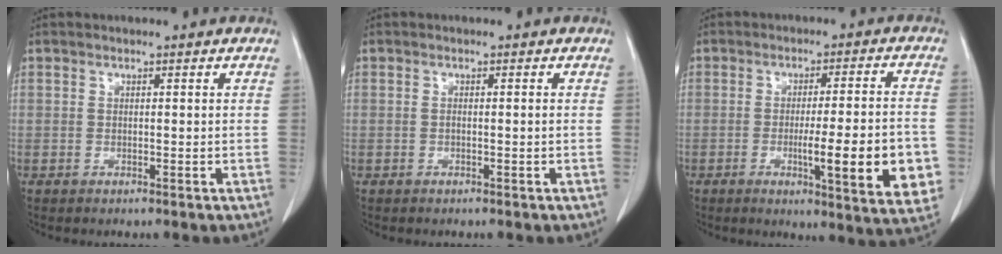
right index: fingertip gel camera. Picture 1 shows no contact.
{"total": 0.6, "force": [-0.1, 0.0, 0.6], "torque": [-0.012, 0.000, 0.000]}
{"total": 14.1, "force": [-3.5, 1.4, 13.6], "torque": [-0.148, -0.009, -0.040]}